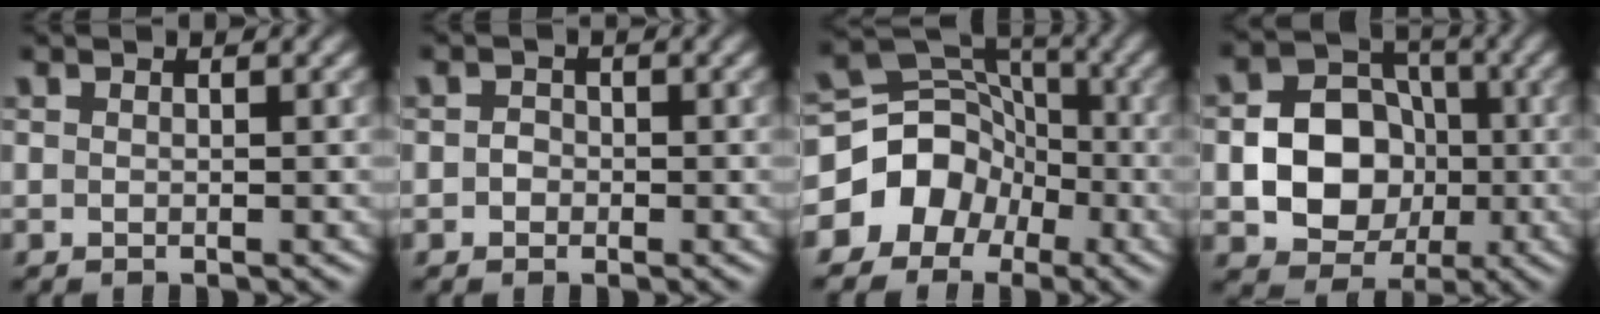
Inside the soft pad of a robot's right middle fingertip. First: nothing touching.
{"total": 1.1, "force": [-0.3, 1.0, 0.4], "torque": [-0.003, -0.002, -0.009]}
{"total": 8.8, "force": [-3.6, 7.6, 2.7], "torque": [-0.034, 0.008, -0.089]}
{"total": 8.9, "force": [-1.4, 7.5, 4.5], "torque": [-0.056, -0.006, -0.043]}